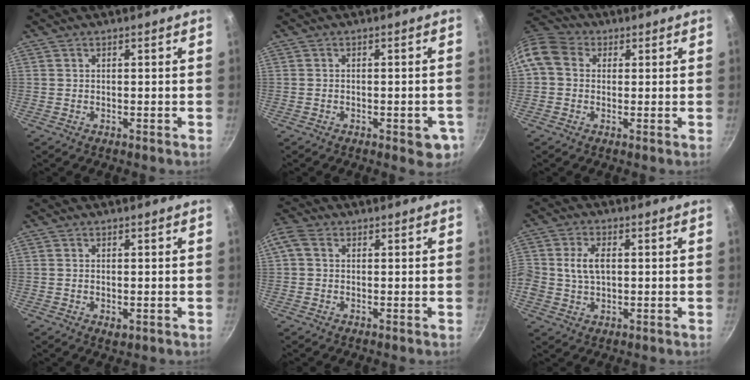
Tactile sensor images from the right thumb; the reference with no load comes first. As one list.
[{"total": 5.2, "force": [-2.1, 2.3, 4.2], "torque": [-0.036, 0.005, -0.023]}, {"total": 9.4, "force": [1.5, 7.7, 5.1], "torque": [-0.090, 0.020, 0.007]}, {"total": 1.8, "force": [-0.3, 1.0, 1.5], "torque": [-0.024, -0.005, -0.003]}, {"total": 4.0, "force": [0.9, 3.0, 2.4], "torque": [-0.058, 0.017, 0.007]}, {"total": 6.4, "force": [0.6, 4.4, 4.6], "torque": [-0.078, 0.009, 0.009]}]